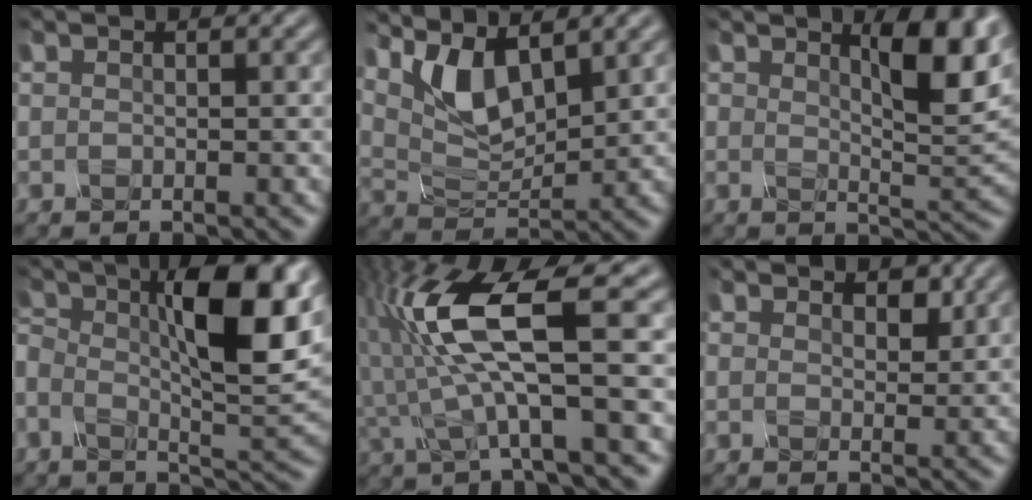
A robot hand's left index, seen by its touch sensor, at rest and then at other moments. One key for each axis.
{"total": 5.4, "fx": 2.6, "fy": 2.4, "fz": 4.1, "tx": -0.081, "ty": -0.008, "tz": 0.052}
{"total": 6.5, "fx": 3.0, "fy": 2.1, "fz": 5.3, "tx": -0.076, "ty": 0.003, "tz": 0.051}
{"total": 10.6, "fx": 1.0, "fy": 3.6, "fz": 10.0, "tx": -0.160, "ty": -0.001, "tz": 0.011}
{"total": 8.0, "fx": 0.0, "fy": 1.6, "fz": 7.8, "tx": -0.163, "ty": 0.008, "tz": 0.002}
{"total": 1.6, "fx": 0.9, "fy": 1.2, "fz": 0.5, "tx": -0.012, "ty": -0.001, "tz": 0.013}